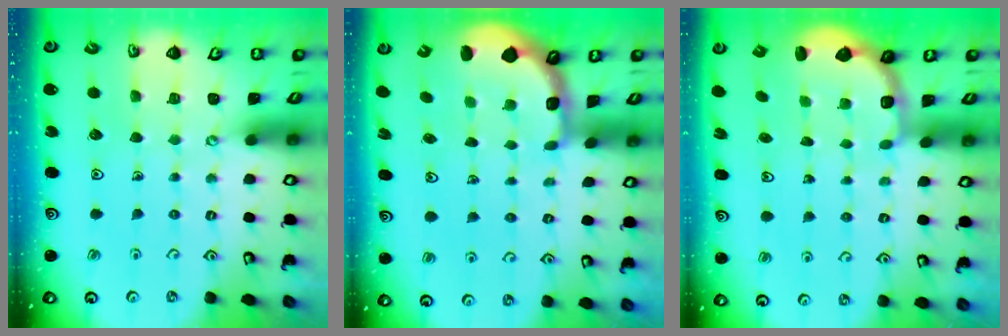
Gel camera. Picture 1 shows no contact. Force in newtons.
{"total": 1.9, "press": 1.8, "slide": 0.6}
{"total": 2.6, "press": 2.1, "slide": 1.5}